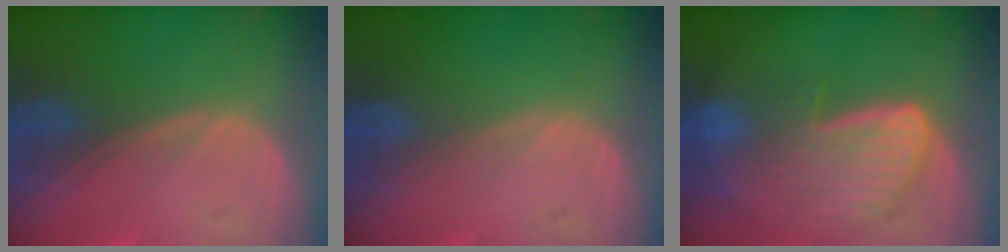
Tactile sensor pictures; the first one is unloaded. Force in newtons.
{"total": 0.0}
{"total": 9.0, "press": 7.9, "slide": 4.2}